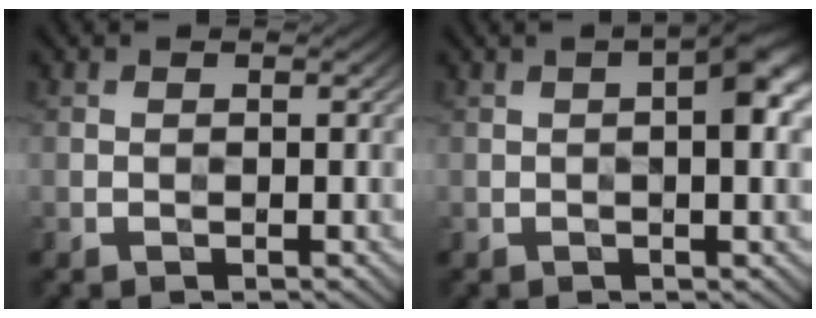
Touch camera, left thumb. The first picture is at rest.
{"total": 4.9, "force": [0.6, 1.2, 4.7], "torque": [-0.073, 0.010, 0.004]}